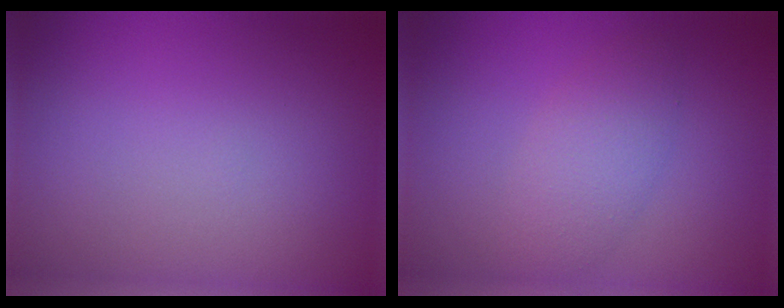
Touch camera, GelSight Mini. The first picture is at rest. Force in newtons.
{"total": 2.6, "press": 2.6, "slide": 0.3}